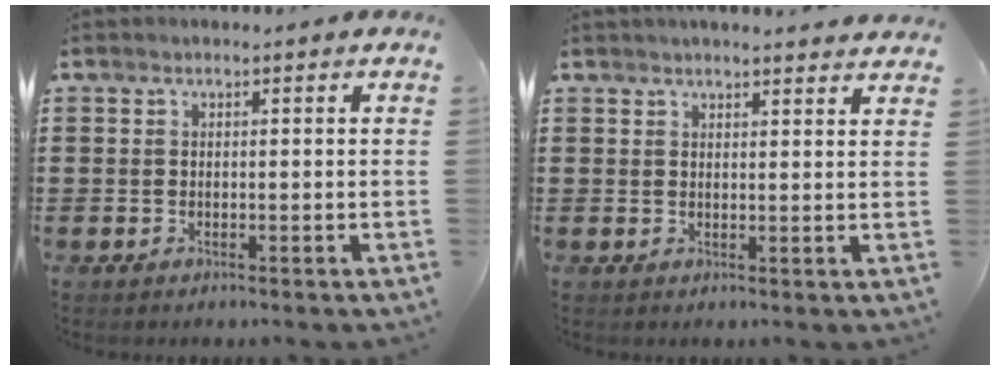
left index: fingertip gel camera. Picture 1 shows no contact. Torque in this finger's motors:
{"motor_torque": [0.89, -1.25, -0.44, -0.13]}